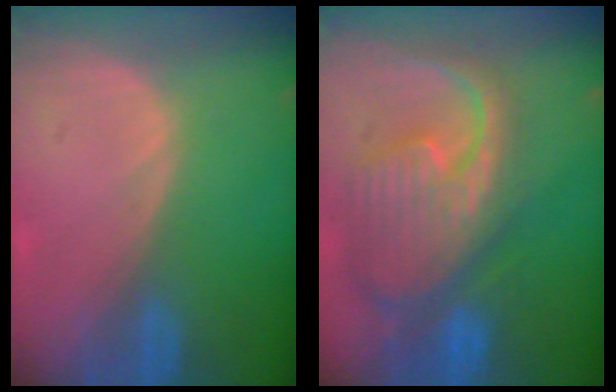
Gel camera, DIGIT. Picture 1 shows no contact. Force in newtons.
{"total": 12.4, "press": 10.7, "slide": 6.4}